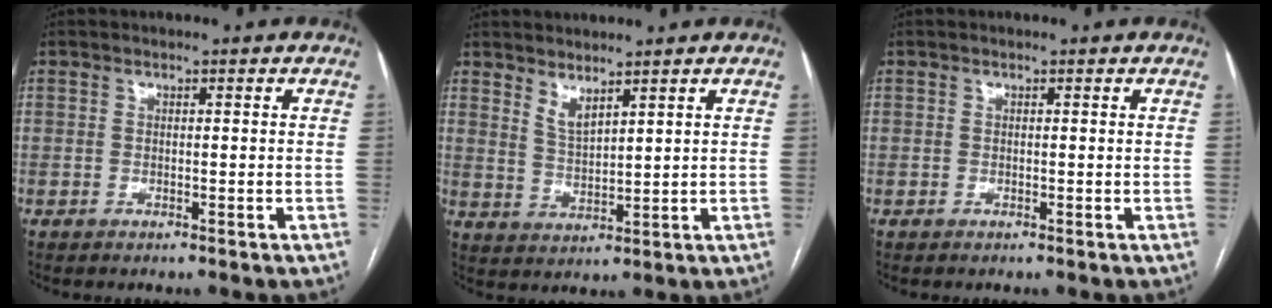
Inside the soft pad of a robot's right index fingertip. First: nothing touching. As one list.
[{"total": 3.3, "force": [2.7, 0.5, 1.8], "torque": [-0.037, -0.015, 0.063]}, {"total": 0.0}]